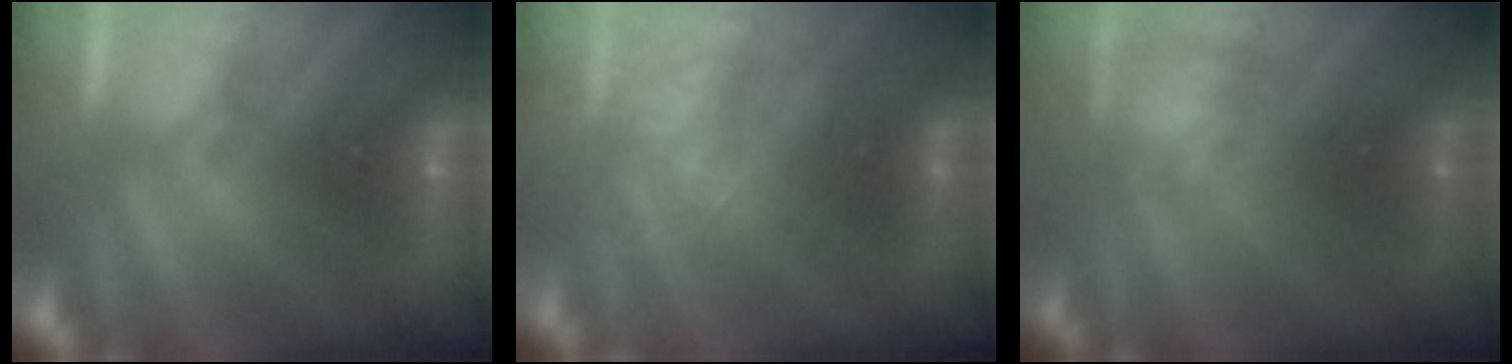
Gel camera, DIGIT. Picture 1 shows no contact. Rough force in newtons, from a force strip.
{"total": 2.6}
{"total": 2.4}